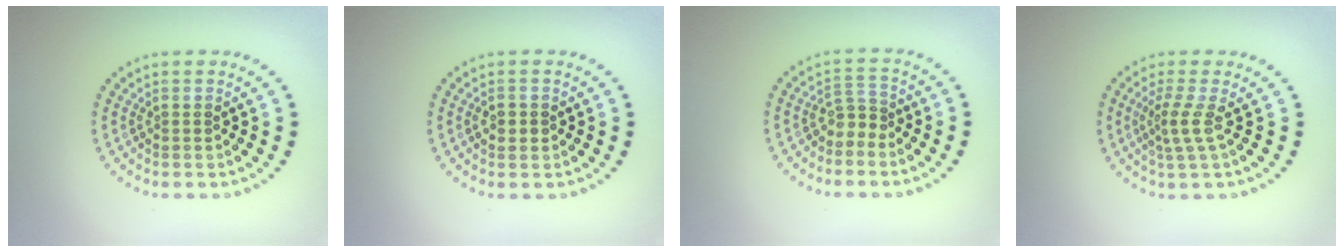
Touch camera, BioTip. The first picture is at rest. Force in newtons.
{"total": 0.8, "press": 0.8, "slide": 0.1}
{"total": 1.7, "press": 1.2, "slide": 1.3}
{"total": 2.2, "press": 1.5, "slide": 1.6}